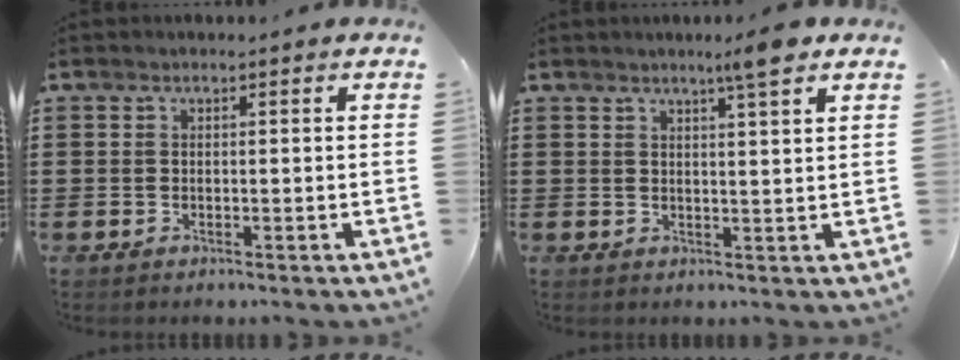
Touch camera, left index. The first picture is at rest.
{"total": 4.7, "force": [3.4, -0.3, 3.2], "torque": [-0.055, -0.006, 0.056]}